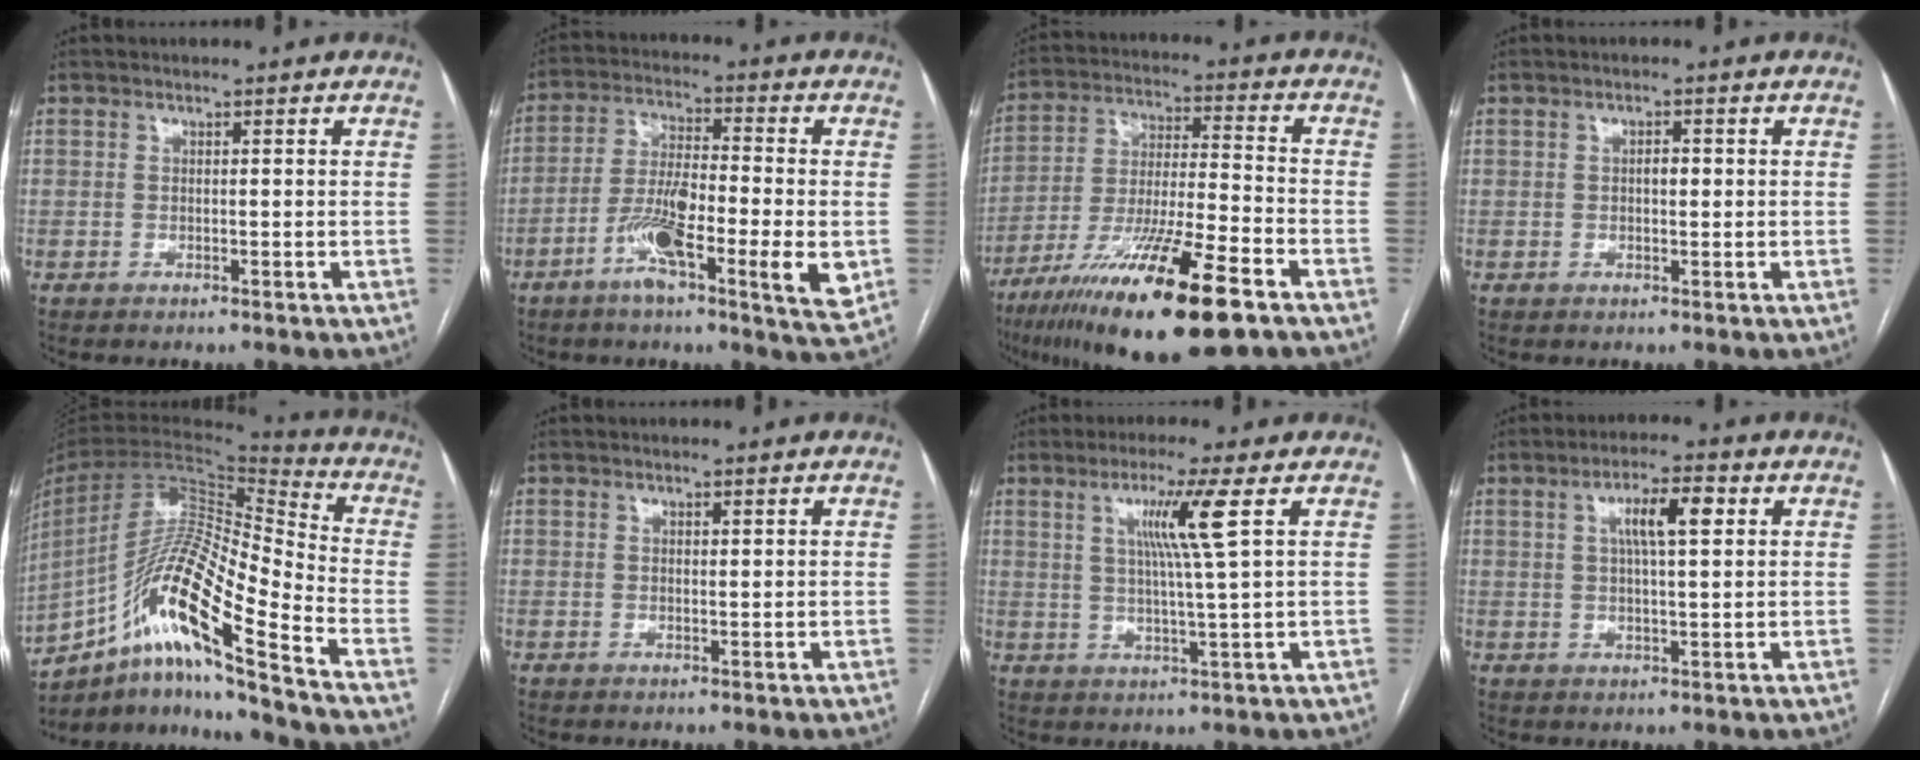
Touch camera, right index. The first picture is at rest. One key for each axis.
{"total": 19.4, "fx": -6.0, "fy": 2.9, "fz": 18.2, "tx": -0.289, "ty": -0.011, "tz": -0.099}
{"total": 21.1, "fx": -12.6, "fy": 2.0, "fz": 16.8, "tx": -0.289, "ty": -0.044, "tz": -0.219}
{"total": 1.6, "fx": 0.1, "fy": 0.7, "fz": 1.4, "tx": -0.021, "ty": 0.003, "tz": 0.000}
{"total": 18.9, "fx": -11.3, "fy": 0.3, "fz": 15.1, "tx": -0.307, "ty": -0.003, "tz": -0.209}
{"total": 0.6, "fx": 0.3, "fy": 0.2, "fz": 0.5, "tx": -0.008, "ty": -0.002, "tz": 0.004}
{"total": 7.2, "fx": 2.5, "fy": -1.6, "fz": 6.5, "tx": -0.121, "ty": -0.004, "tz": 0.049}
{"total": 6.4, "fx": 2.0, "fy": 1.2, "fz": 5.9, "tx": -0.106, "ty": 0.012, "tz": 0.034}